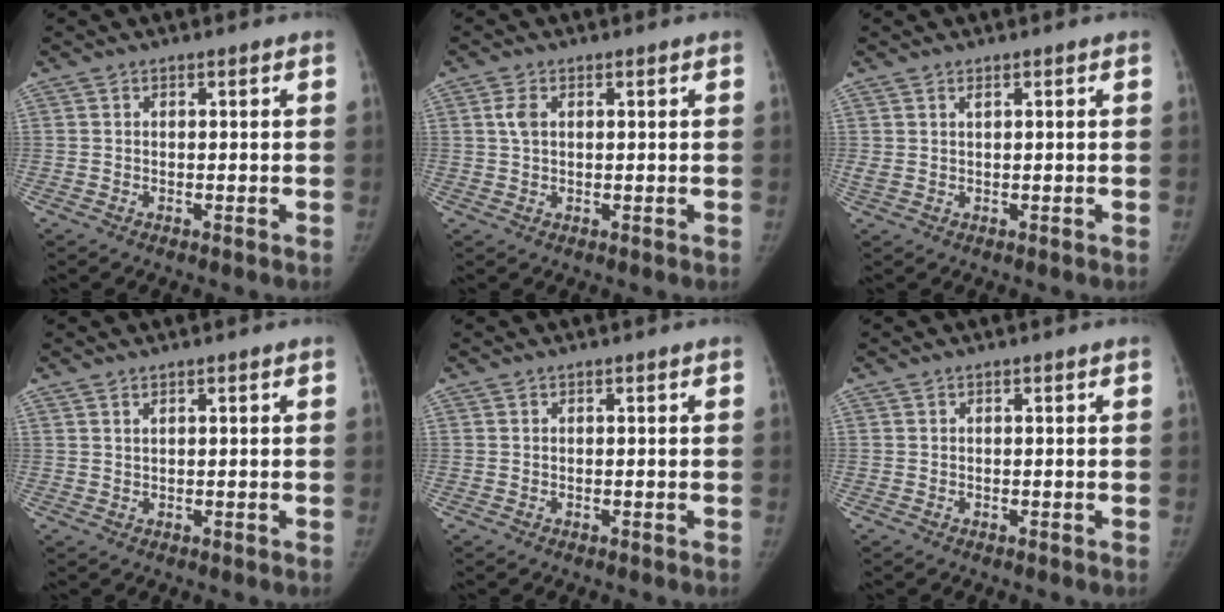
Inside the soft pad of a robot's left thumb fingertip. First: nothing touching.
{"total": 2.4, "force": [0.8, 1.4, 1.8], "torque": [-0.037, 0.004, 0.015]}
{"total": 1.0, "force": [0.6, 0.3, 0.8], "torque": [-0.021, 0.004, 0.019]}
{"total": 0.5, "force": [0.5, 0.0, 0.1], "torque": [-0.002, -0.001, 0.013]}
{"total": 0.0}
{"total": 0.0}